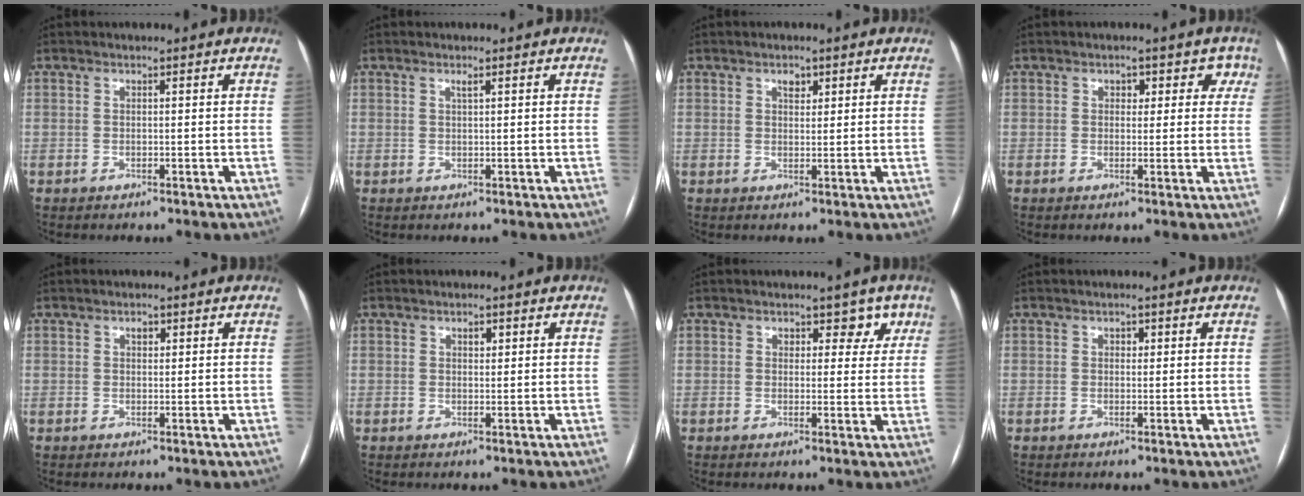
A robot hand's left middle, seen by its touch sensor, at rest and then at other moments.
{"total": 0.6, "force": [0.4, -0.1, 0.5], "torque": [-0.012, 0.001, 0.008]}
{"total": 1.6, "force": [1.0, 1.0, 0.9], "torque": [-0.015, 0.002, 0.016]}
{"total": 3.7, "force": [1.8, 2.8, 1.5], "torque": [0.015, 0.009, 0.012]}
{"total": 1.0, "force": [0.5, 0.6, 0.6], "torque": [-0.011, 0.001, 0.007]}
{"total": 1.2, "force": [0.6, 0.6, 0.8], "torque": [-0.012, -0.001, 0.008]}
{"total": 3.6, "force": [2.2, 2.6, 1.3], "torque": [0.012, 0.001, 0.020]}
{"total": 0.9, "force": [0.3, 0.7, 0.4], "torque": [-0.006, 0.001, 0.003]}